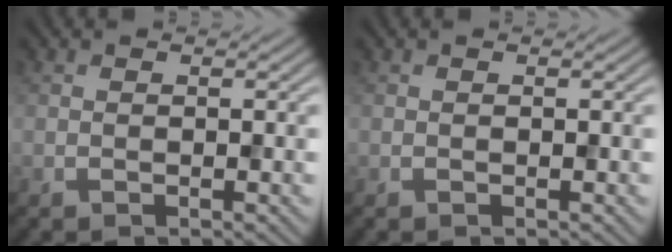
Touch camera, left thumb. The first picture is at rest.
{"total": 0.0}